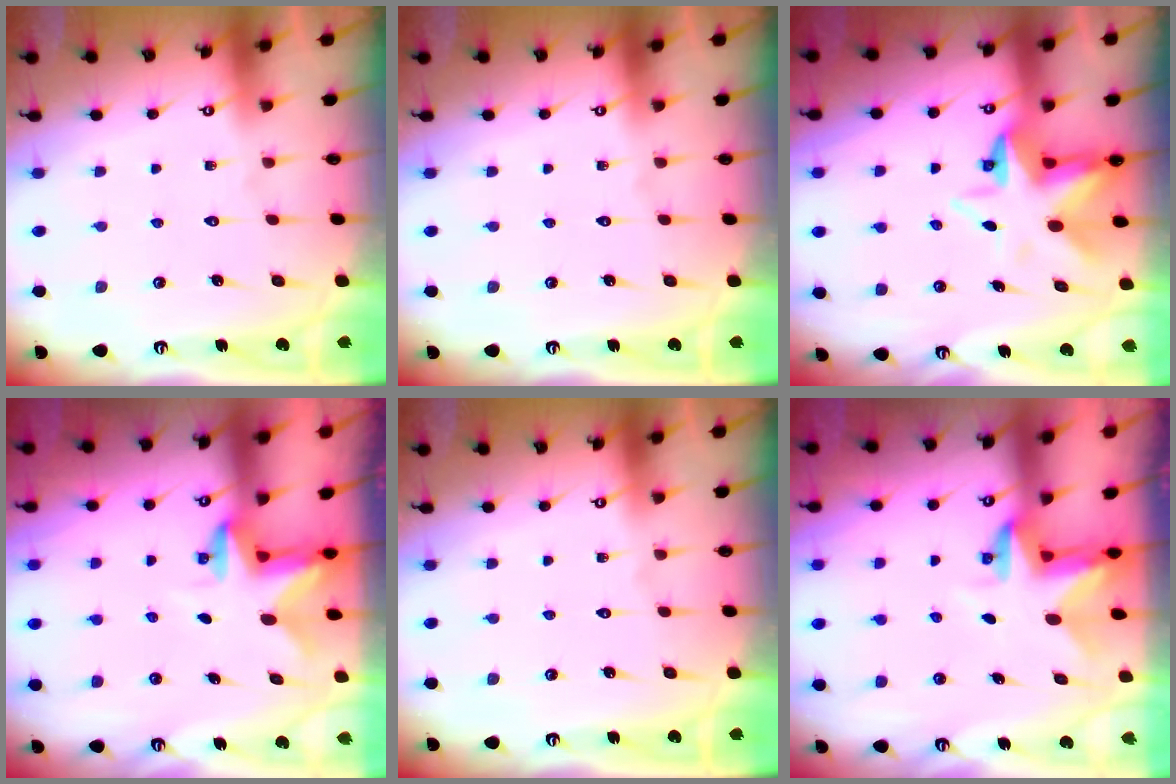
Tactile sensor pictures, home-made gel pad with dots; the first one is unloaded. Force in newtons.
{"total": 0.0}
{"total": 7.5, "press": 7.3, "slide": 1.9}
{"total": 2.7, "press": 2.6, "slide": 0.5}
{"total": 0.0}
{"total": 3.0, "press": 3.0, "slide": 0.4}